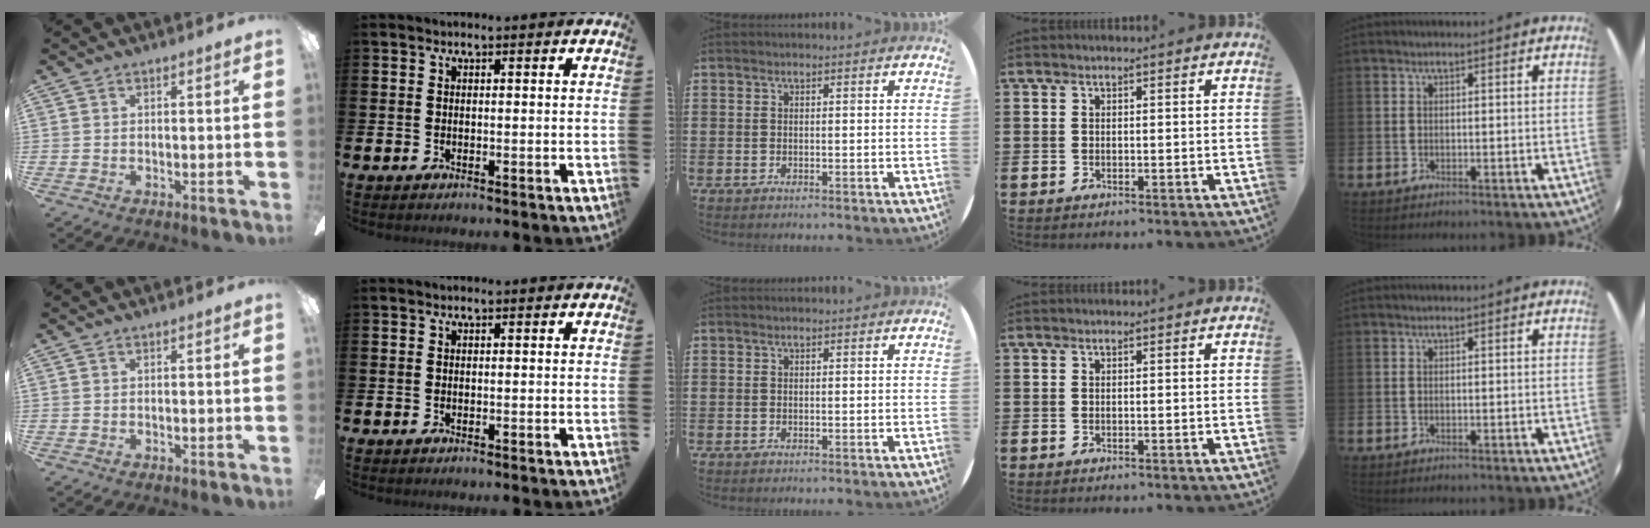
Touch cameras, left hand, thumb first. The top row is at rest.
{}